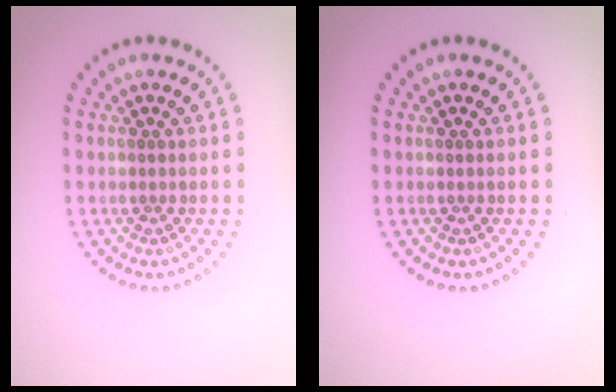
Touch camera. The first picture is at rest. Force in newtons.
{"total": 0.0}